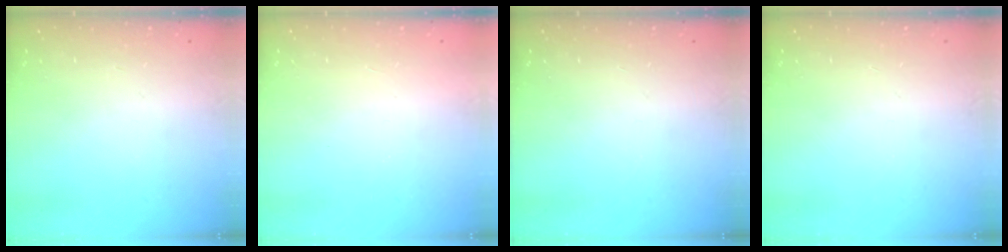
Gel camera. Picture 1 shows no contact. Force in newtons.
{"total": 1.7, "press": 1.6, "slide": 0.1}
{"total": 0.0}
{"total": 0.0}